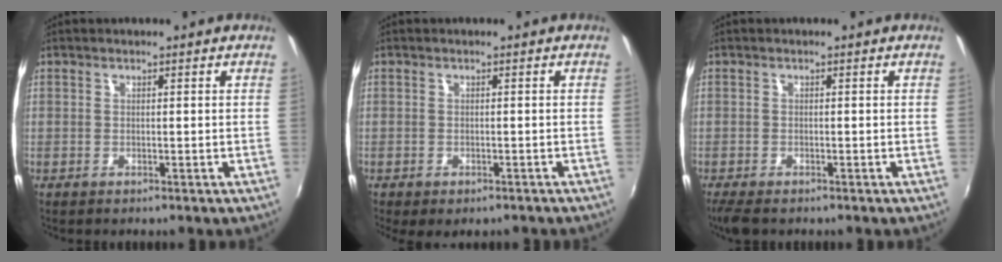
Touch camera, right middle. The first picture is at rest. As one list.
[{"total": 3.1, "force": [-2.2, 1.3, 1.8], "torque": [-0.034, -0.018, -0.026]}, {"total": 4.0, "force": [-3.1, 1.2, 2.3], "torque": [-0.052, -0.021, -0.054]}]